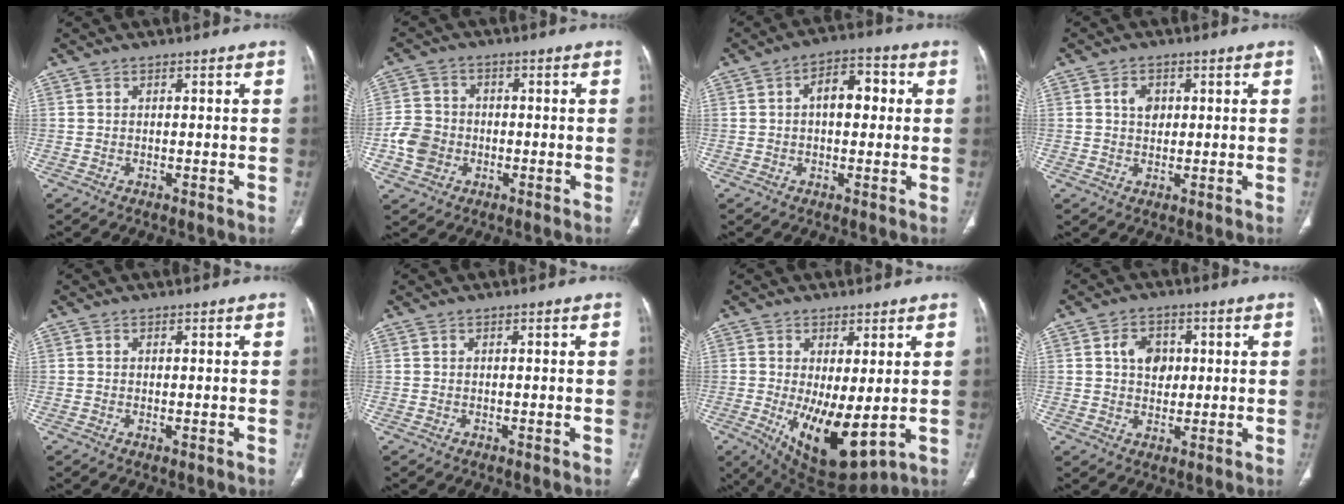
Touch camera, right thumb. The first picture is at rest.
{"total": 7.1, "force": [-1.8, 6.1, 3.1], "torque": [-0.042, 0.017, -0.038]}
{"total": 7.6, "force": [1.0, 4.4, 6.1], "torque": [-0.071, 0.022, 0.009]}
{"total": 3.5, "force": [0.9, 2.6, 2.1], "torque": [-0.017, 0.000, 0.014]}
{"total": 0.0}
{"total": 0.0}
{"total": 12.5, "force": [-1.4, 5.1, 11.3], "torque": [-0.183, -0.028, 0.000]}
{"total": 6.0, "force": [1.2, 4.6, 3.7], "torque": [-0.031, -0.002, 0.017]}